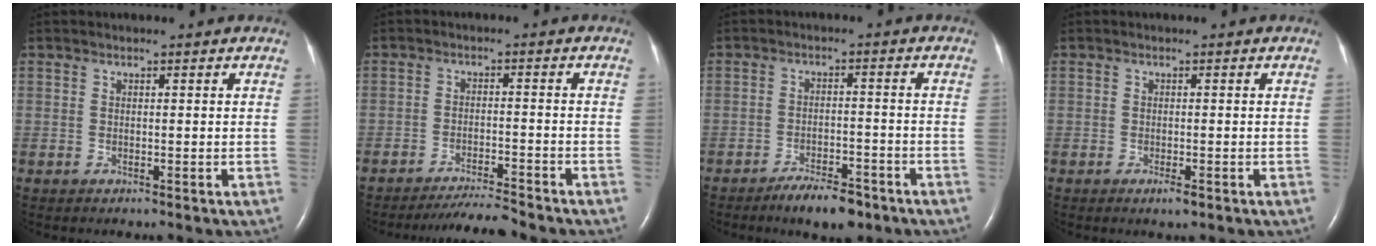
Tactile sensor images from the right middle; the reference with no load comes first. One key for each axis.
{"total": 5.5, "fx": -5.3, "fy": -0.9, "fz": 1.2, "tx": -0.019, "ty": -0.015, "tz": -0.091}
{"total": 6.1, "fx": -4.6, "fy": 1.9, "fz": 3.5, "tx": -0.062, "ty": -0.001, "tz": -0.071}
{"total": 1.3, "fx": -0.8, "fy": 0.2, "fz": 1.1, "tx": -0.020, "ty": -0.003, "tz": -0.011}